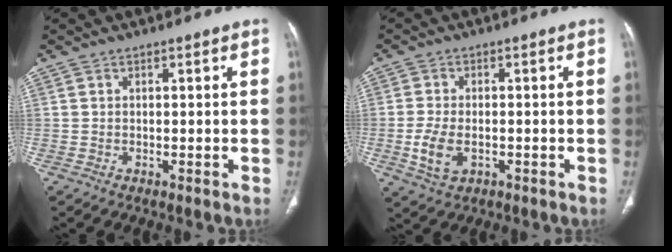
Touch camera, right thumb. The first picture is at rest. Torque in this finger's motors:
{"motor_torque": [-0.28, 0.37, 0.33, 0.52, 0.19]}